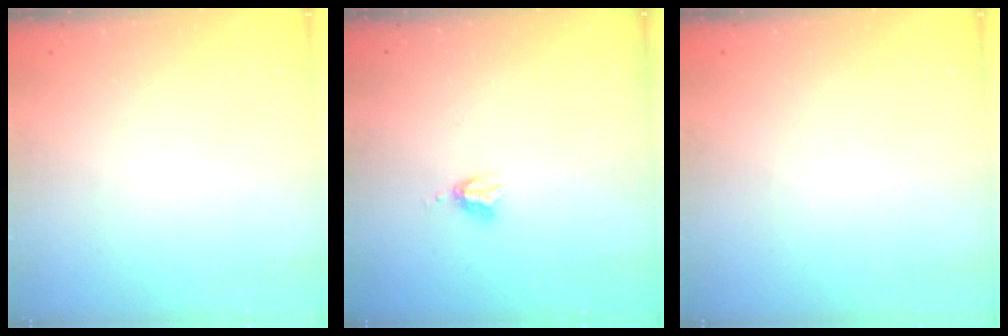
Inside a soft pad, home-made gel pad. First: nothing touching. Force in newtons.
{"total": 3.6, "press": 3.6, "slide": 0.5}
{"total": 0.0}